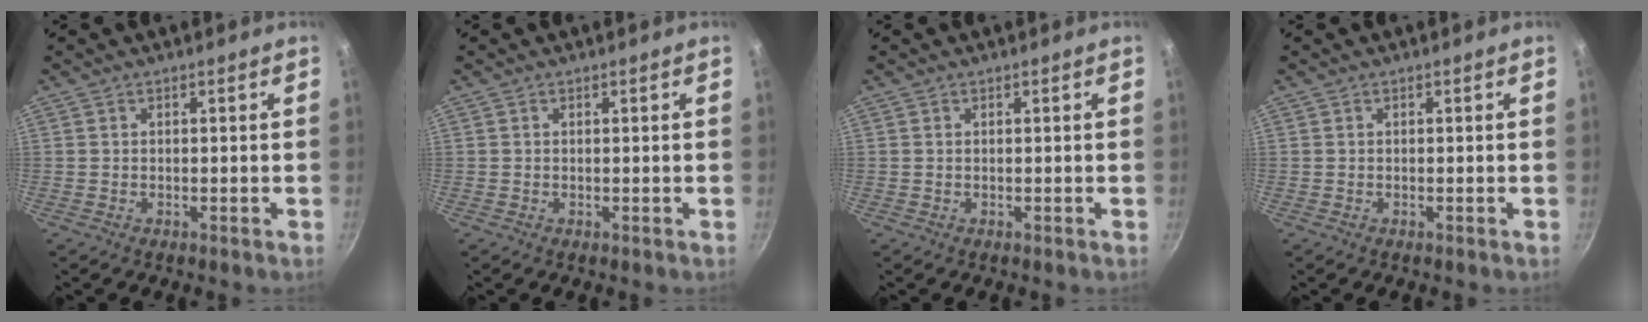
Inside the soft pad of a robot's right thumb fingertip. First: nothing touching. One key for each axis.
{"total": 0.0}
{"total": 0.0}
{"total": 0.0}